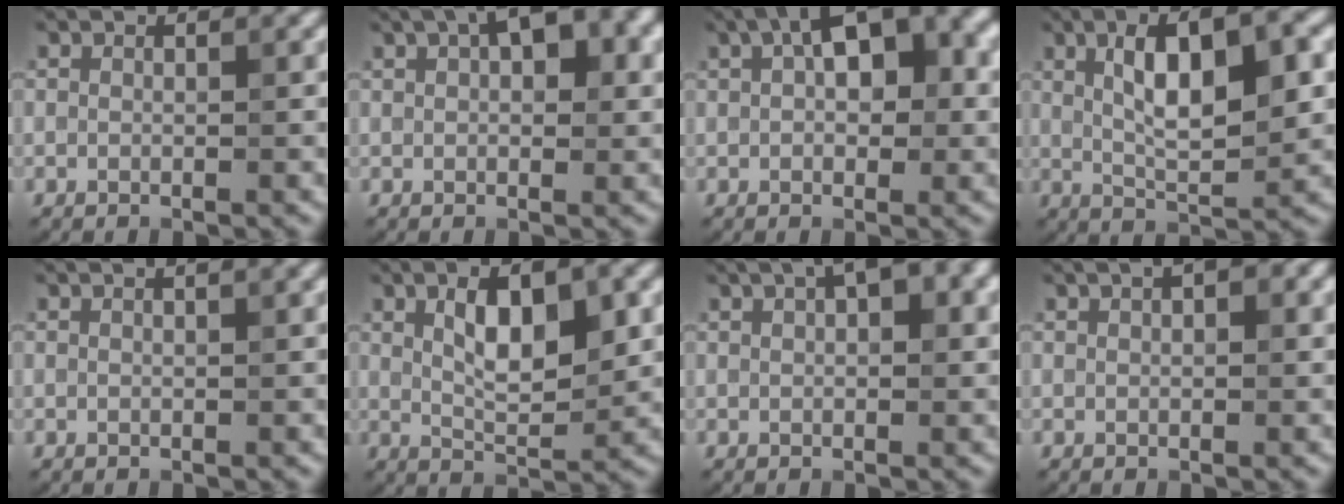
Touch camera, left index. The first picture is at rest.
{"total": 5.9, "force": [2.5, 2.7, 4.6], "torque": [-0.065, 0.015, 0.033]}
{"total": 7.9, "force": [2.7, 4.0, 6.3], "torque": [-0.093, 0.021, 0.032]}
{"total": 7.8, "force": [1.6, 2.6, 7.2], "torque": [-0.116, 0.008, 0.026]}
{"total": 2.4, "force": [1.3, 0.8, 1.9], "torque": [-0.013, 0.003, 0.004]}
{"total": 5.7, "force": [1.4, 2.2, 5.1], "torque": [-0.087, 0.003, 0.026]}
{"total": 4.9, "force": [2.2, 2.0, 3.9], "torque": [-0.053, 0.015, 0.028]}
{"total": 3.5, "force": [1.7, 1.6, 2.7], "torque": [-0.022, 0.008, 0.013]}